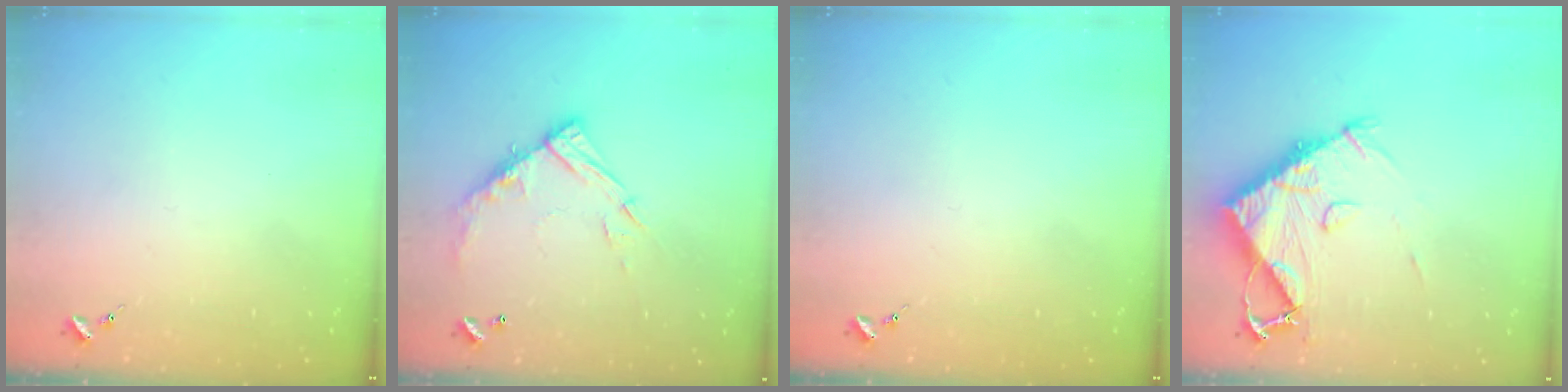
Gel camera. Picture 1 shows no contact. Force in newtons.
{"total": 13.3, "press": 13.2, "slide": 1.2}
{"total": 0.0}
{"total": 10.6, "press": 10.5, "slide": 1.0}